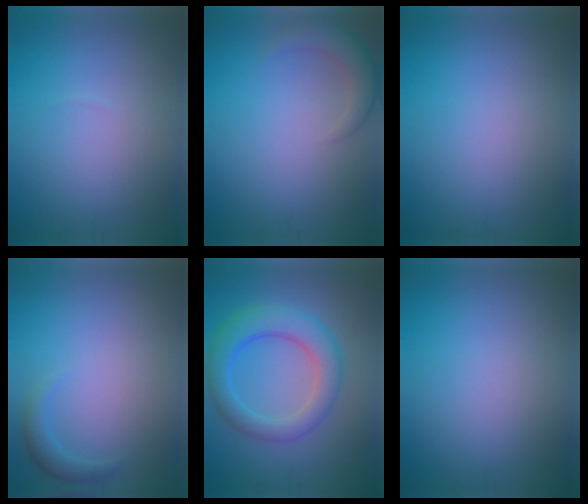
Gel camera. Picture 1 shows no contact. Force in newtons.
{"total": 2.9, "press": 2.9, "slide": 0.3}
{"total": 0.0}
{"total": 1.6, "press": 1.6, "slide": 0.1}
{"total": 5.6, "press": 5.6, "slide": 0.1}
{"total": 0.0}